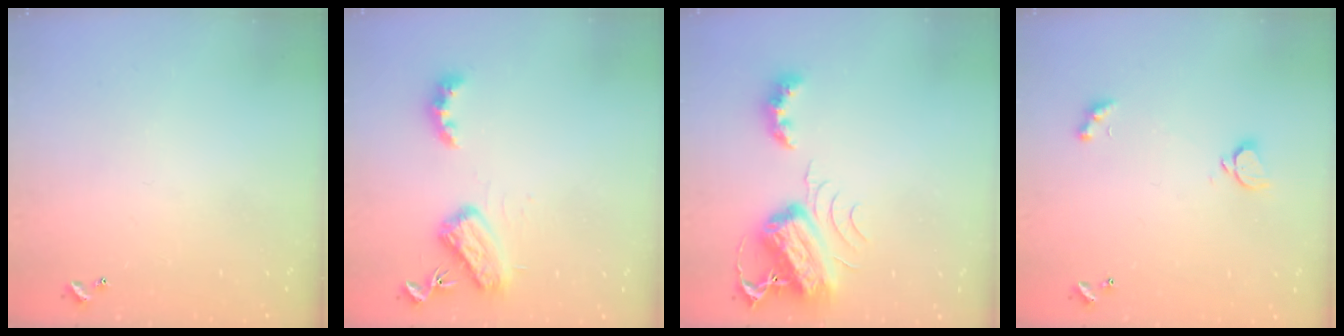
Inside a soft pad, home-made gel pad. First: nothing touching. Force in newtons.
{"total": 7.1, "press": 7.1, "slide": 0.4}
{"total": 8.4, "press": 8.3, "slide": 0.9}
{"total": 2.1, "press": 1.9, "slide": 0.9}